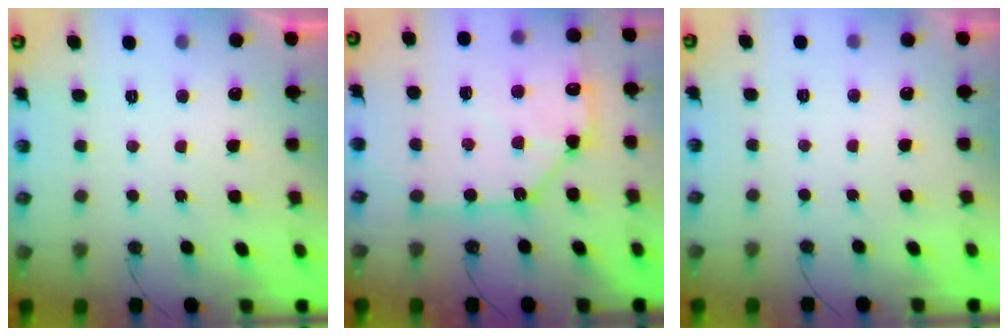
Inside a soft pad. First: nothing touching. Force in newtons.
{"total": 15.4, "press": 15.3, "slide": 1.6}
{"total": 0.0}